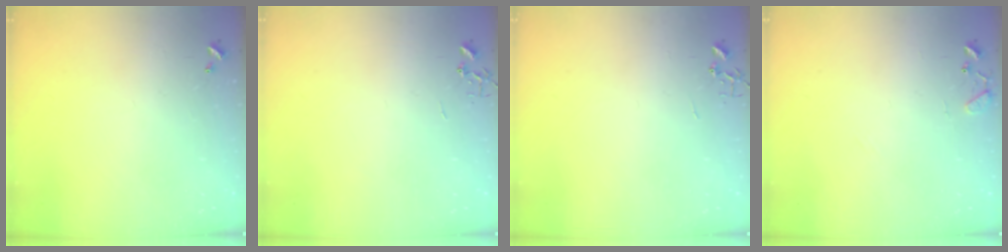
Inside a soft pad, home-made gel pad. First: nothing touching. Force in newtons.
{"total": 0.0}
{"total": 0.0}
{"total": 8.4, "press": 8.4, "slide": 0.7}